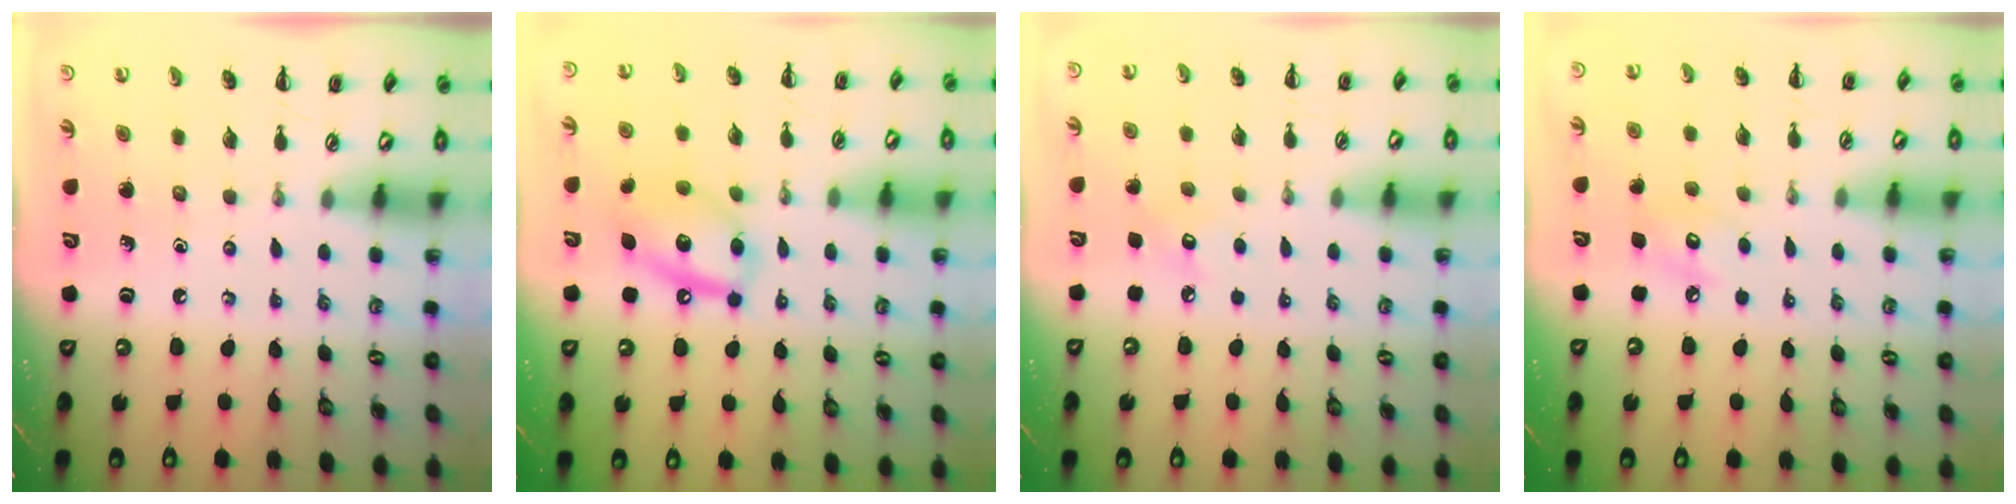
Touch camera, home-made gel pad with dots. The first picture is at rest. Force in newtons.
{"total": 14.7, "press": 14.6, "slide": 2.0}
{"total": 3.7, "press": 3.6, "slide": 0.9}
{"total": 6.2, "press": 6.0, "slide": 1.3}